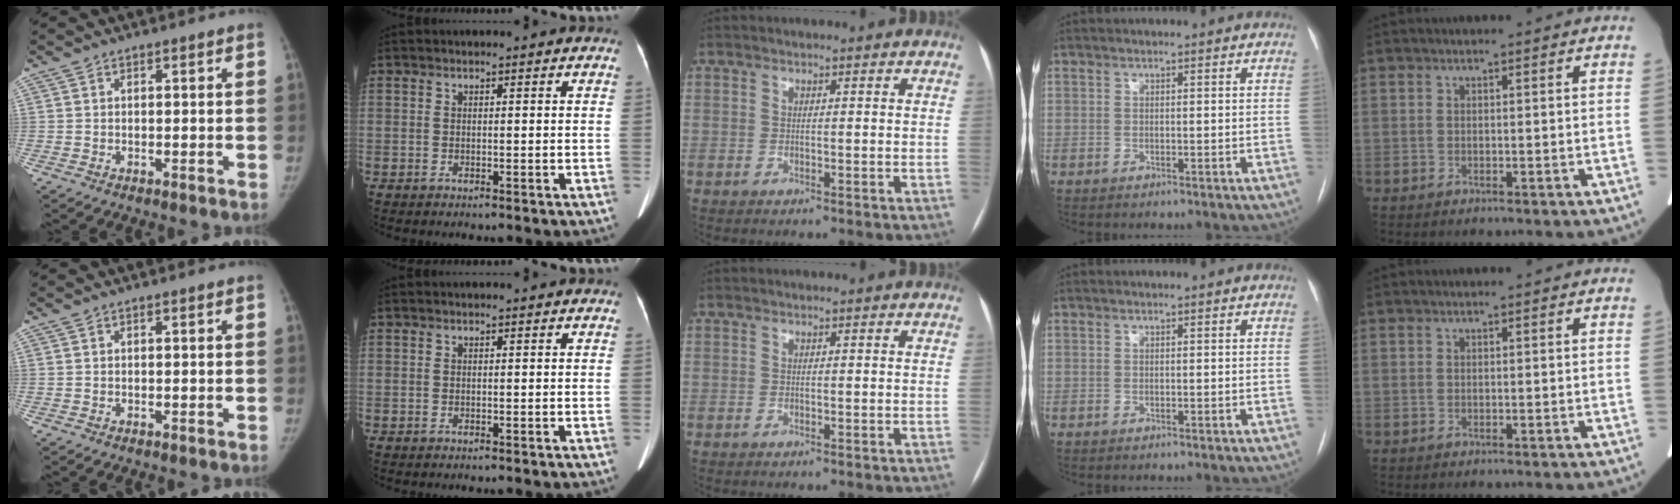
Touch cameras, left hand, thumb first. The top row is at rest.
{}